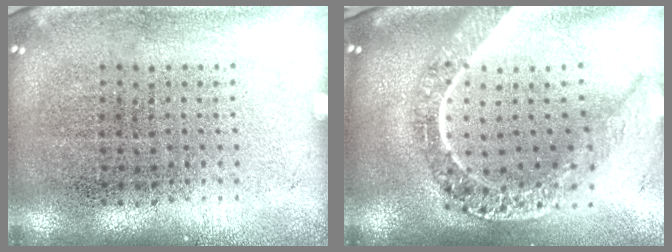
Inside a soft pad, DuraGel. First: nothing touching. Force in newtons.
{"total": 2.5, "press": 2.0, "slide": 1.4}